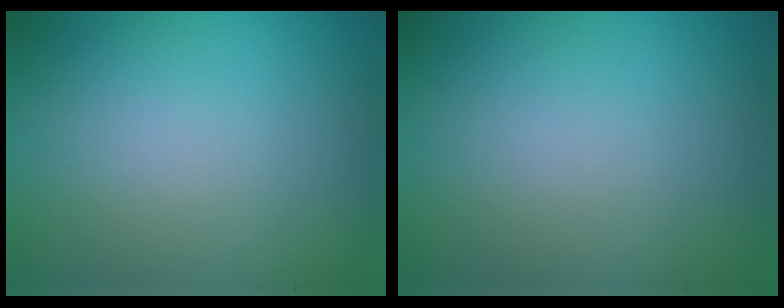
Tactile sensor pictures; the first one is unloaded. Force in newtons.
{"total": 0.0}